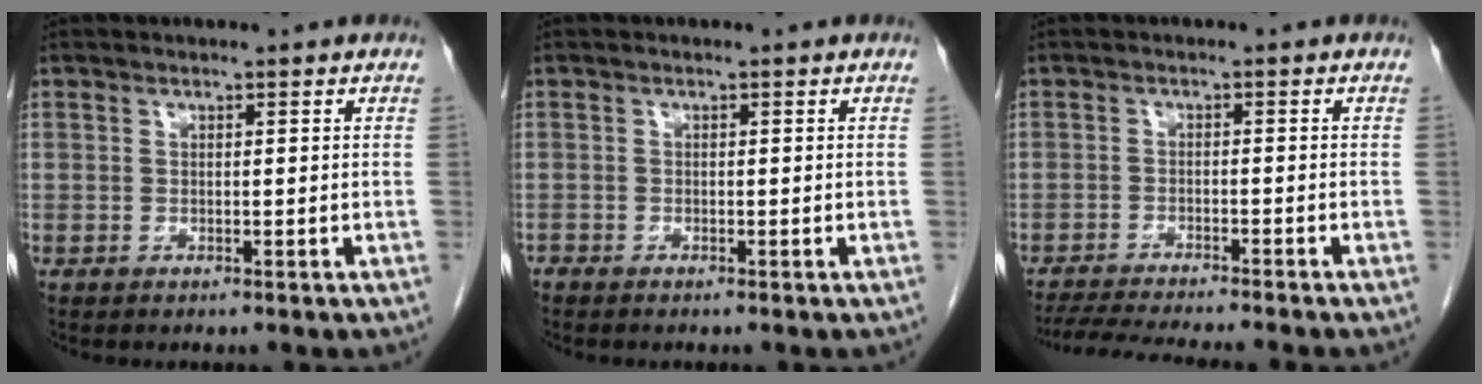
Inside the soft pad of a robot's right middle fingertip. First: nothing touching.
{"total": 0.5, "force": [-0.5, 0.1, 0.0], "torque": [-0.007, -0.001, -0.014]}
{"total": 10.5, "force": [-9.4, -0.5, 4.6], "torque": [-0.058, -0.014, -0.147]}